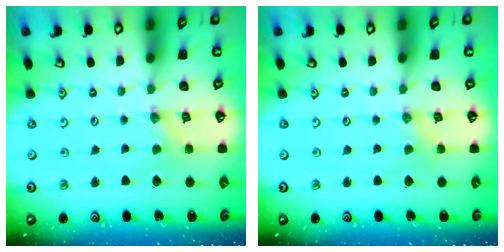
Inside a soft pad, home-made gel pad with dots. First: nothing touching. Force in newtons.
{"total": 0.0}